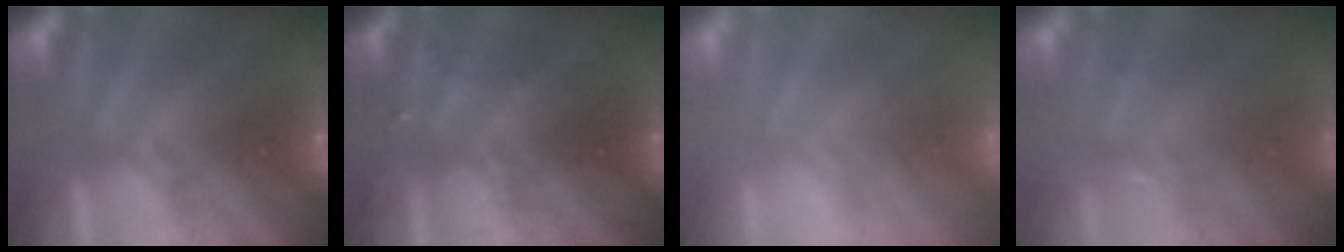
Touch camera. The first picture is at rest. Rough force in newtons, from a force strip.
{"total": 4.2}
{"total": 10.5}
{"total": 2.0}